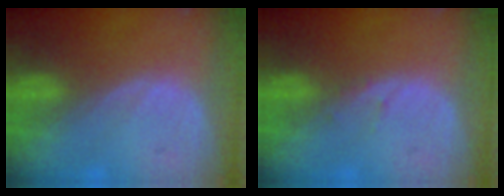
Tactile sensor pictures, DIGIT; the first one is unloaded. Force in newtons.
{"total": 0.8, "press": 0.7, "slide": 0.3}